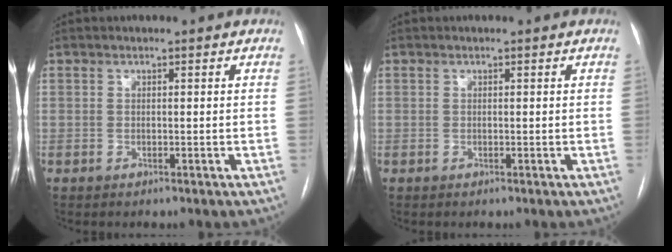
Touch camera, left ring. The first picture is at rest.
{"total": 0.0}